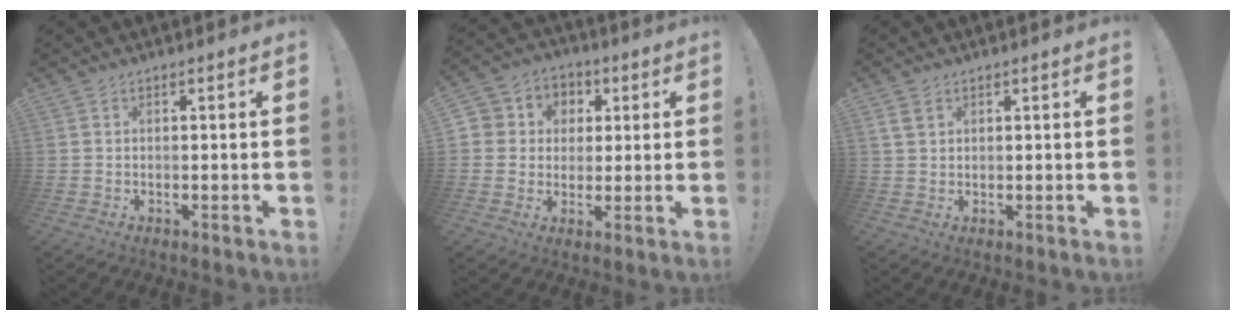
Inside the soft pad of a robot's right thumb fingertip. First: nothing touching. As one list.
[{"total": 7.4, "force": [0.4, 7.2, 1.7], "torque": [-0.026, 0.006, 0.016]}, {"total": 2.8, "force": [1.6, 1.7, 1.6], "torque": [-0.028, -0.002, 0.031]}]